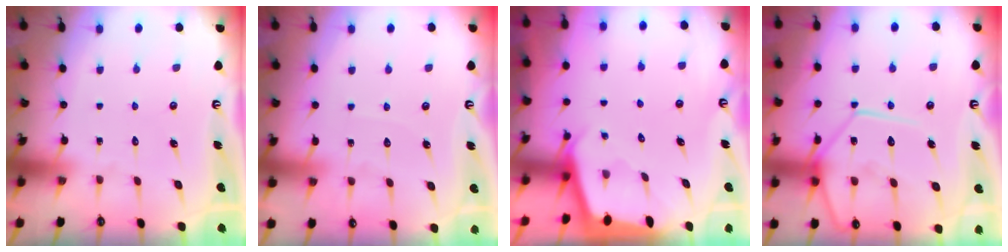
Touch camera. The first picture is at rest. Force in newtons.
{"total": 4.0, "press": 3.9, "slide": 0.5}
{"total": 1.8, "press": 1.8, "slide": 0.1}
{"total": 14.9, "press": 14.8, "slide": 1.6}